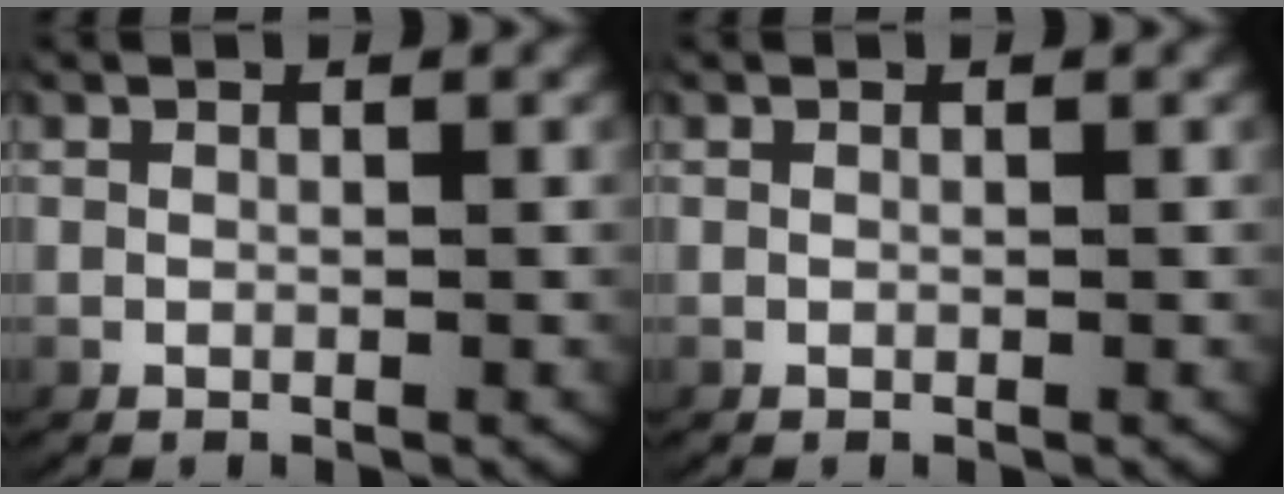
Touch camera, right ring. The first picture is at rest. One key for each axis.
{"total": 0.0}